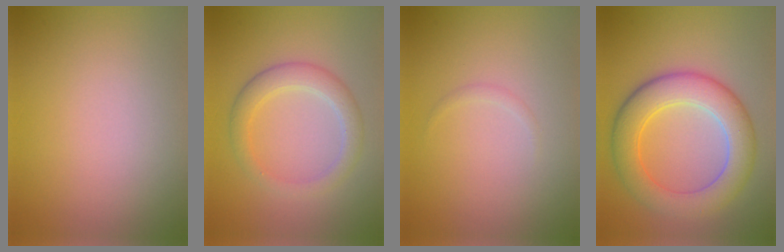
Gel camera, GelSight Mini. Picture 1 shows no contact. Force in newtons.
{"total": 3.5, "press": 3.4, "slide": 0.3}
{"total": 0.5, "press": 0.5, "slide": 0.0}
{"total": 7.3, "press": 7.3, "slide": 0.1}